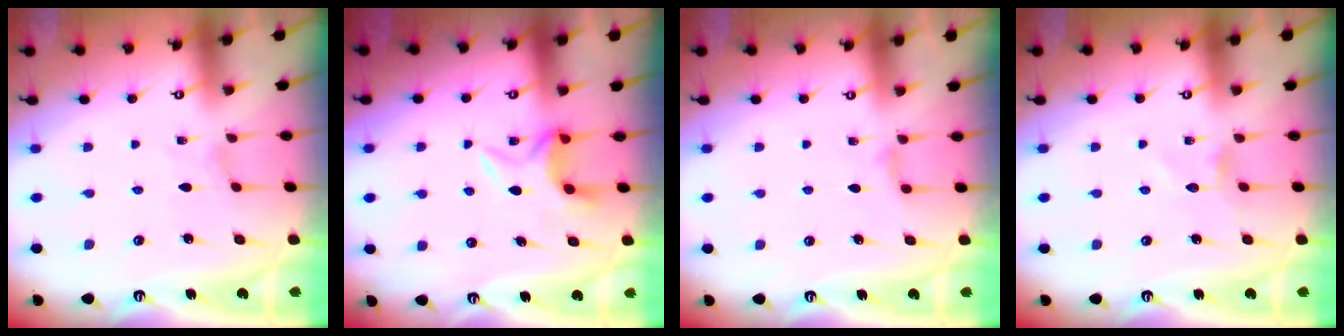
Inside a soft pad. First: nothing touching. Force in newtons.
{"total": 5.8, "press": 5.7, "slide": 1.4}
{"total": 3.8, "press": 3.8, "slide": 0.5}
{"total": 2.7, "press": 2.7, "slide": 0.3}